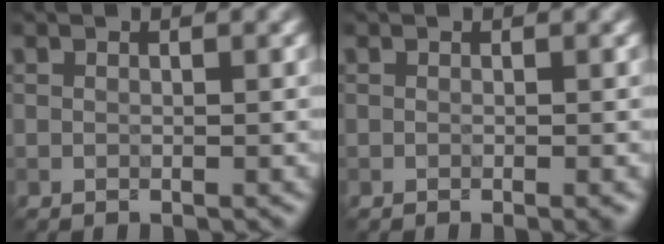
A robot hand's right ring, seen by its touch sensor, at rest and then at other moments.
{"total": 1.1, "force": [-0.3, 0.3, 1.0], "torque": [-0.005, -0.004, -0.005]}